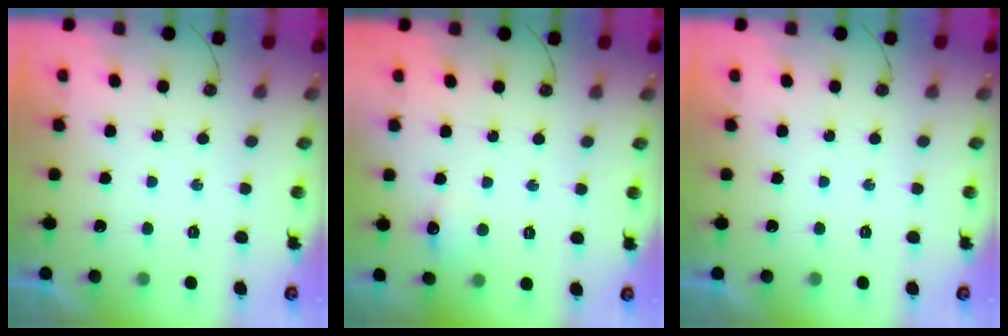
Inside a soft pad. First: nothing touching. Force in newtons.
{"total": 5.9, "press": 5.8, "slide": 0.9}
{"total": 0.0}